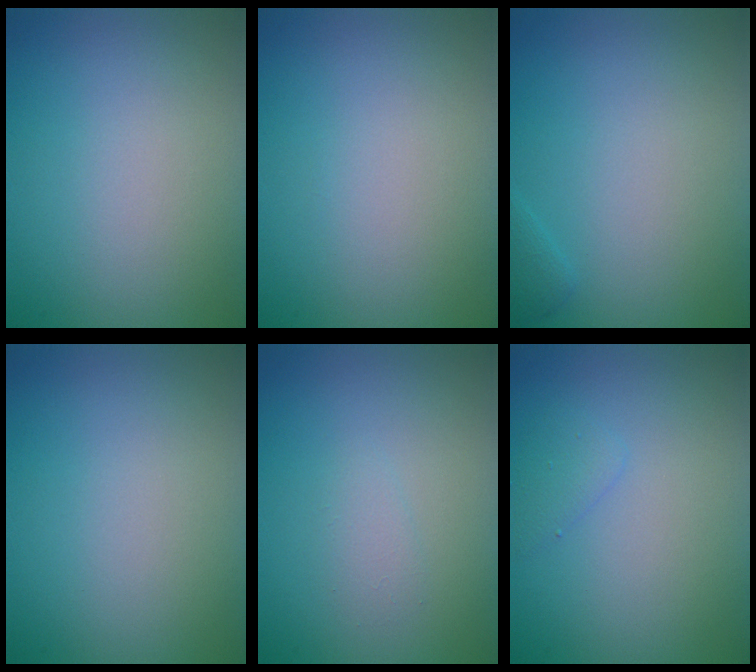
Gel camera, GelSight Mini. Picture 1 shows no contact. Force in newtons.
{"total": 0.0}
{"total": 0.7, "press": 0.7, "slide": 0.1}
{"total": 0.0}
{"total": 1.0, "press": 1.0, "slide": 0.0}
{"total": 1.0, "press": 1.0, "slide": 0.1}